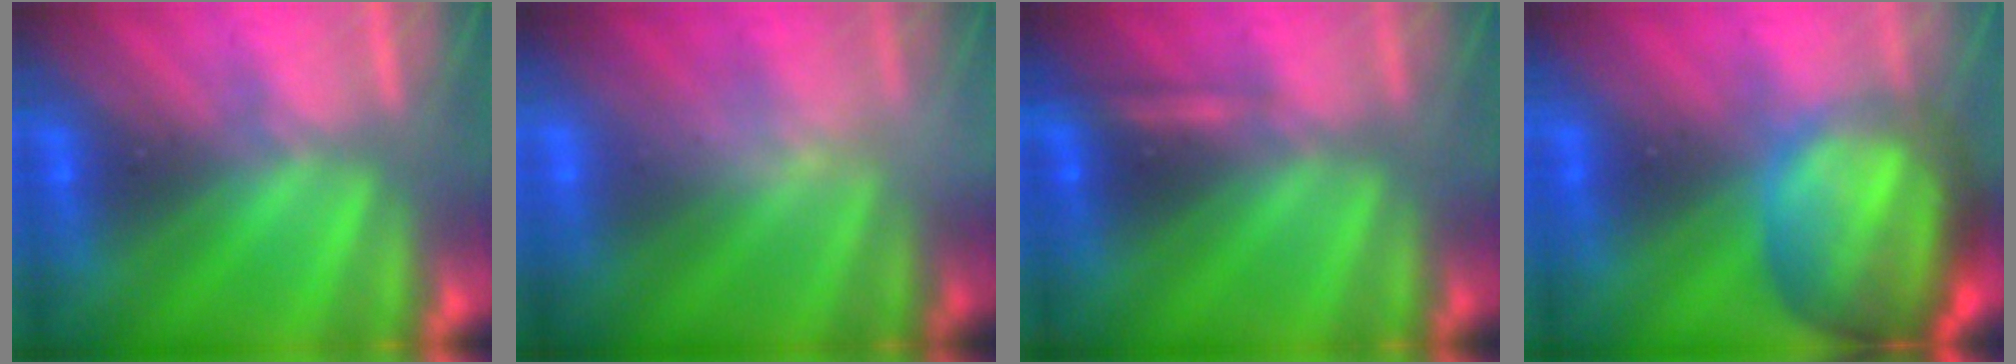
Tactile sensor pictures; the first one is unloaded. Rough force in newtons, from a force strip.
{"total": 2.5}
{"total": 2.2}
{"total": 7.3}